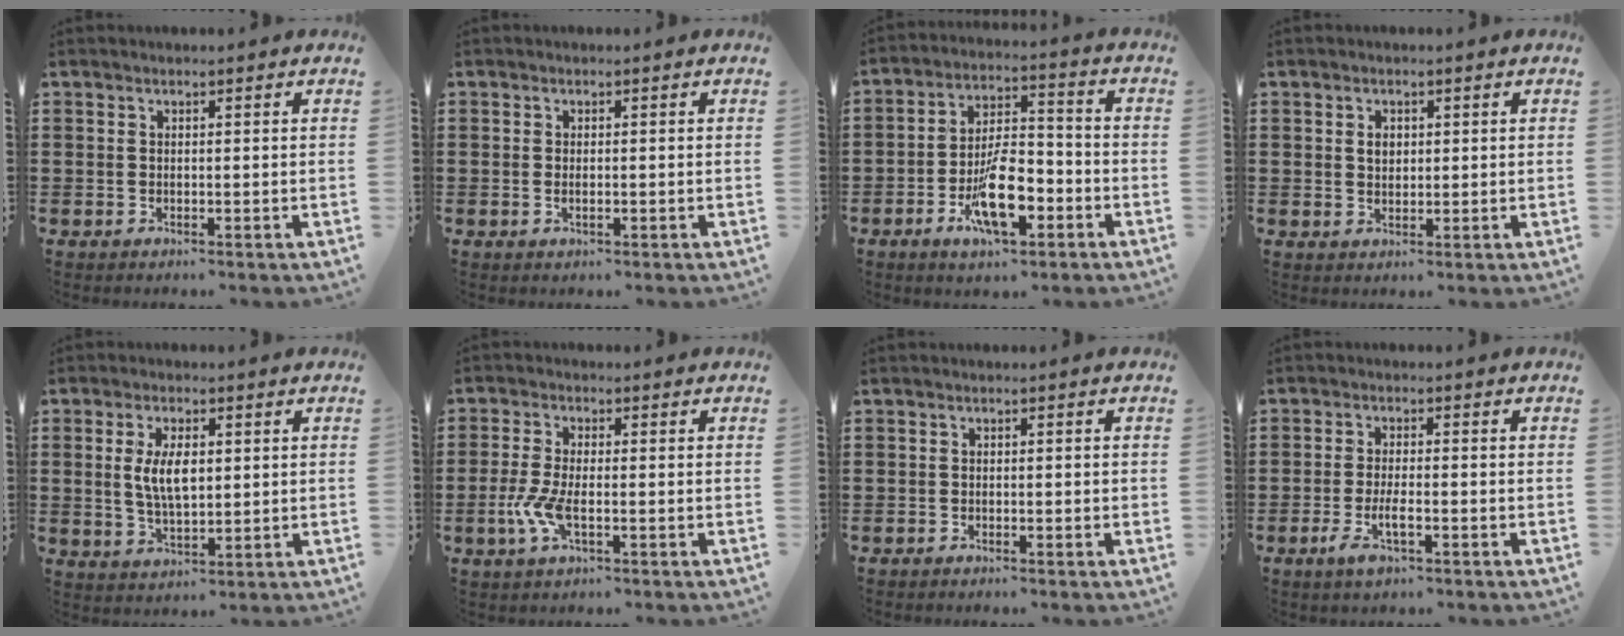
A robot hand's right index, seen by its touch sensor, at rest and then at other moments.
{"total": 1.0, "force": [-0.2, 0.3, 1.0], "torque": [-0.018, -0.001, -0.004]}
{"total": 11.2, "force": [-4.9, 4.5, 9.0], "torque": [-0.171, 0.007, -0.082]}
{"total": 2.0, "force": [0.5, 1.4, 1.3], "torque": [-0.029, 0.007, 0.009]}
{"total": 6.0, "force": [0.8, 2.7, 5.3], "torque": [-0.106, 0.003, 0.008]}
{"total": 5.1, "force": [-1.5, 1.7, 4.5], "torque": [-0.111, -0.012, -0.035]}
{"total": 0.7, "force": [-0.7, 0.1, 0.2], "torque": [-0.007, -0.004, -0.012]}
{"total": 4.3, "force": [-1.9, 1.0, 3.7], "torque": [-0.075, -0.006, -0.037]}